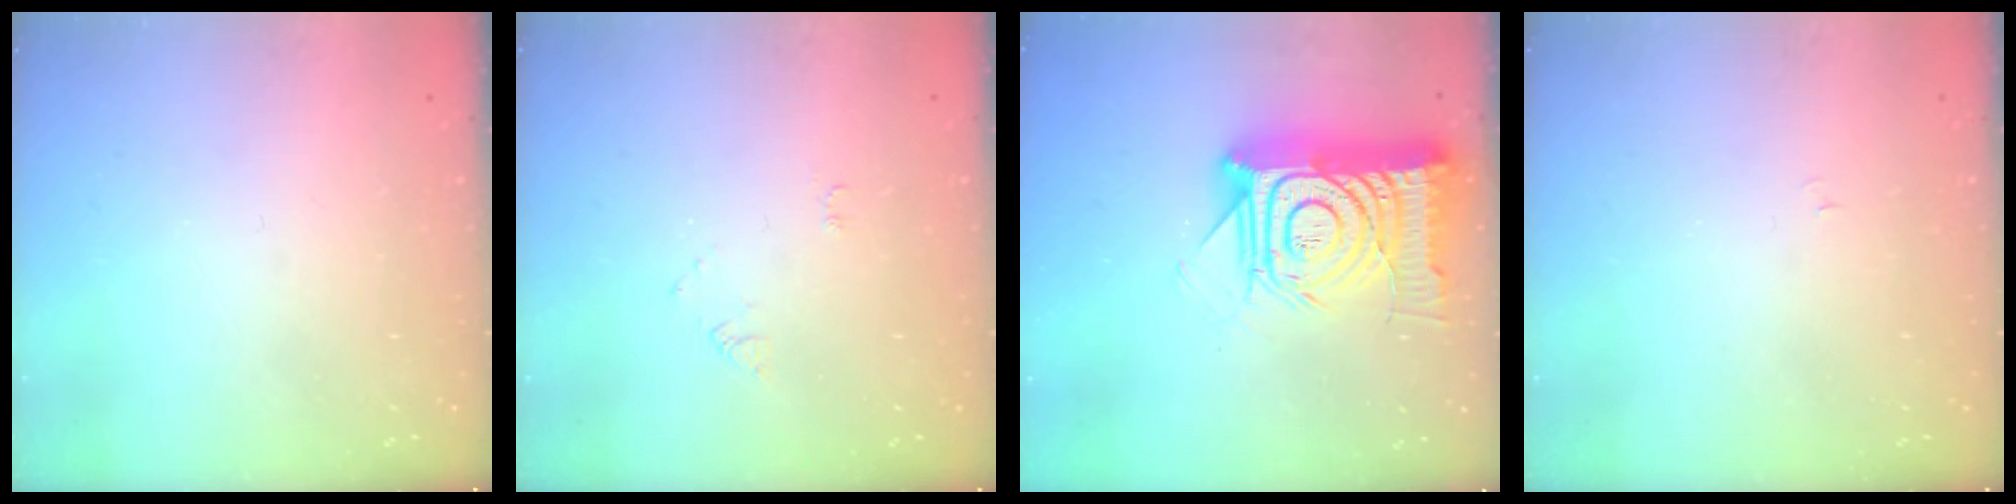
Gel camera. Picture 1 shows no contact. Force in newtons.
{"total": 4.6, "press": 4.6, "slide": 0.5}
{"total": 21.9, "press": 21.9, "slide": 1.5}
{"total": 3.3, "press": 3.3, "slide": 0.5}